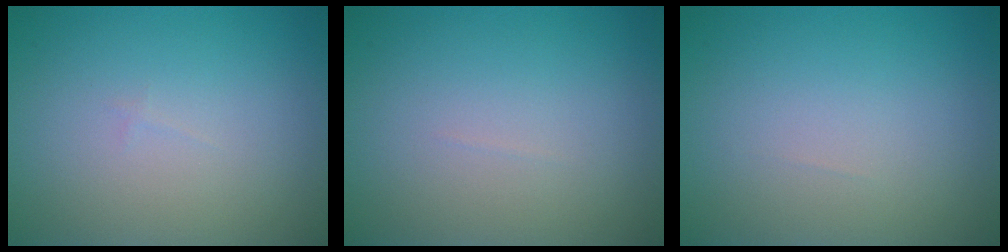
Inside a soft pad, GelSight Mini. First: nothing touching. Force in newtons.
{"total": 0.0}
{"total": 0.0}